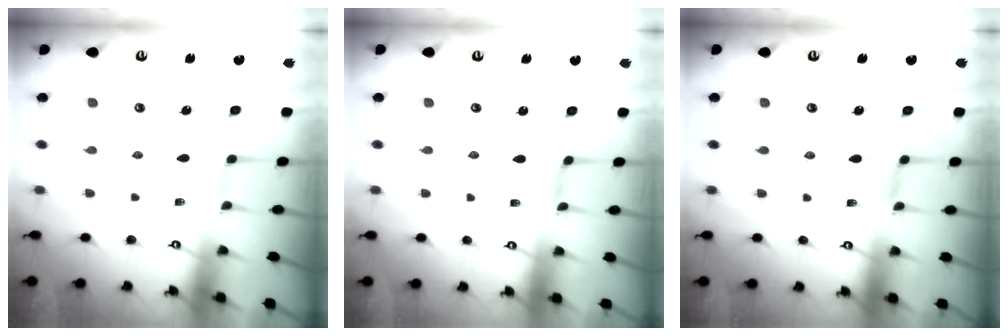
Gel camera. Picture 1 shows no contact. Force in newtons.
{"total": 0.0}
{"total": 0.7, "press": 0.6, "slide": 0.2}